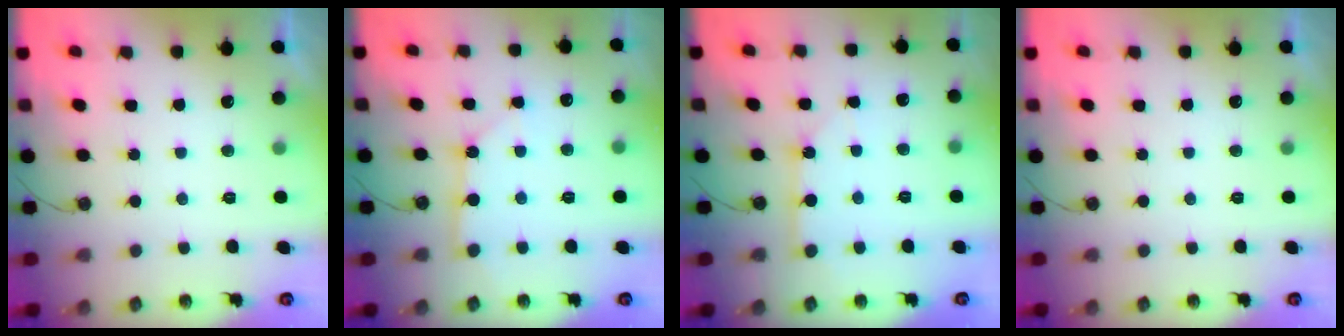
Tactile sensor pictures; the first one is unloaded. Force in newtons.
{"total": 2.8, "press": 2.8, "slide": 0.2}
{"total": 3.8, "press": 3.8, "slide": 0.3}
{"total": 0.0}